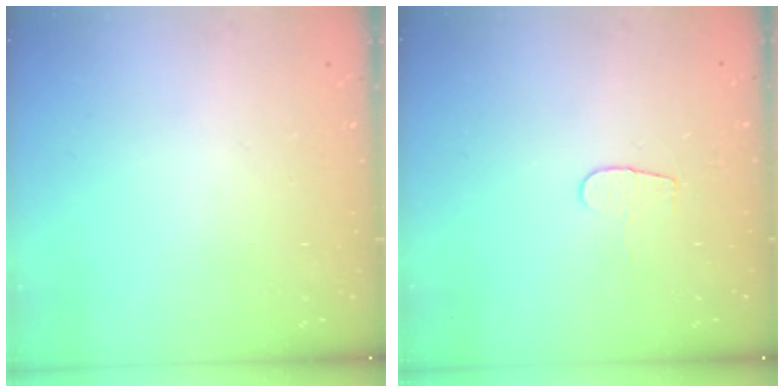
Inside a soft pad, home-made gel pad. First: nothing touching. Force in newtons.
{"total": 4.7, "press": 4.6, "slide": 0.4}